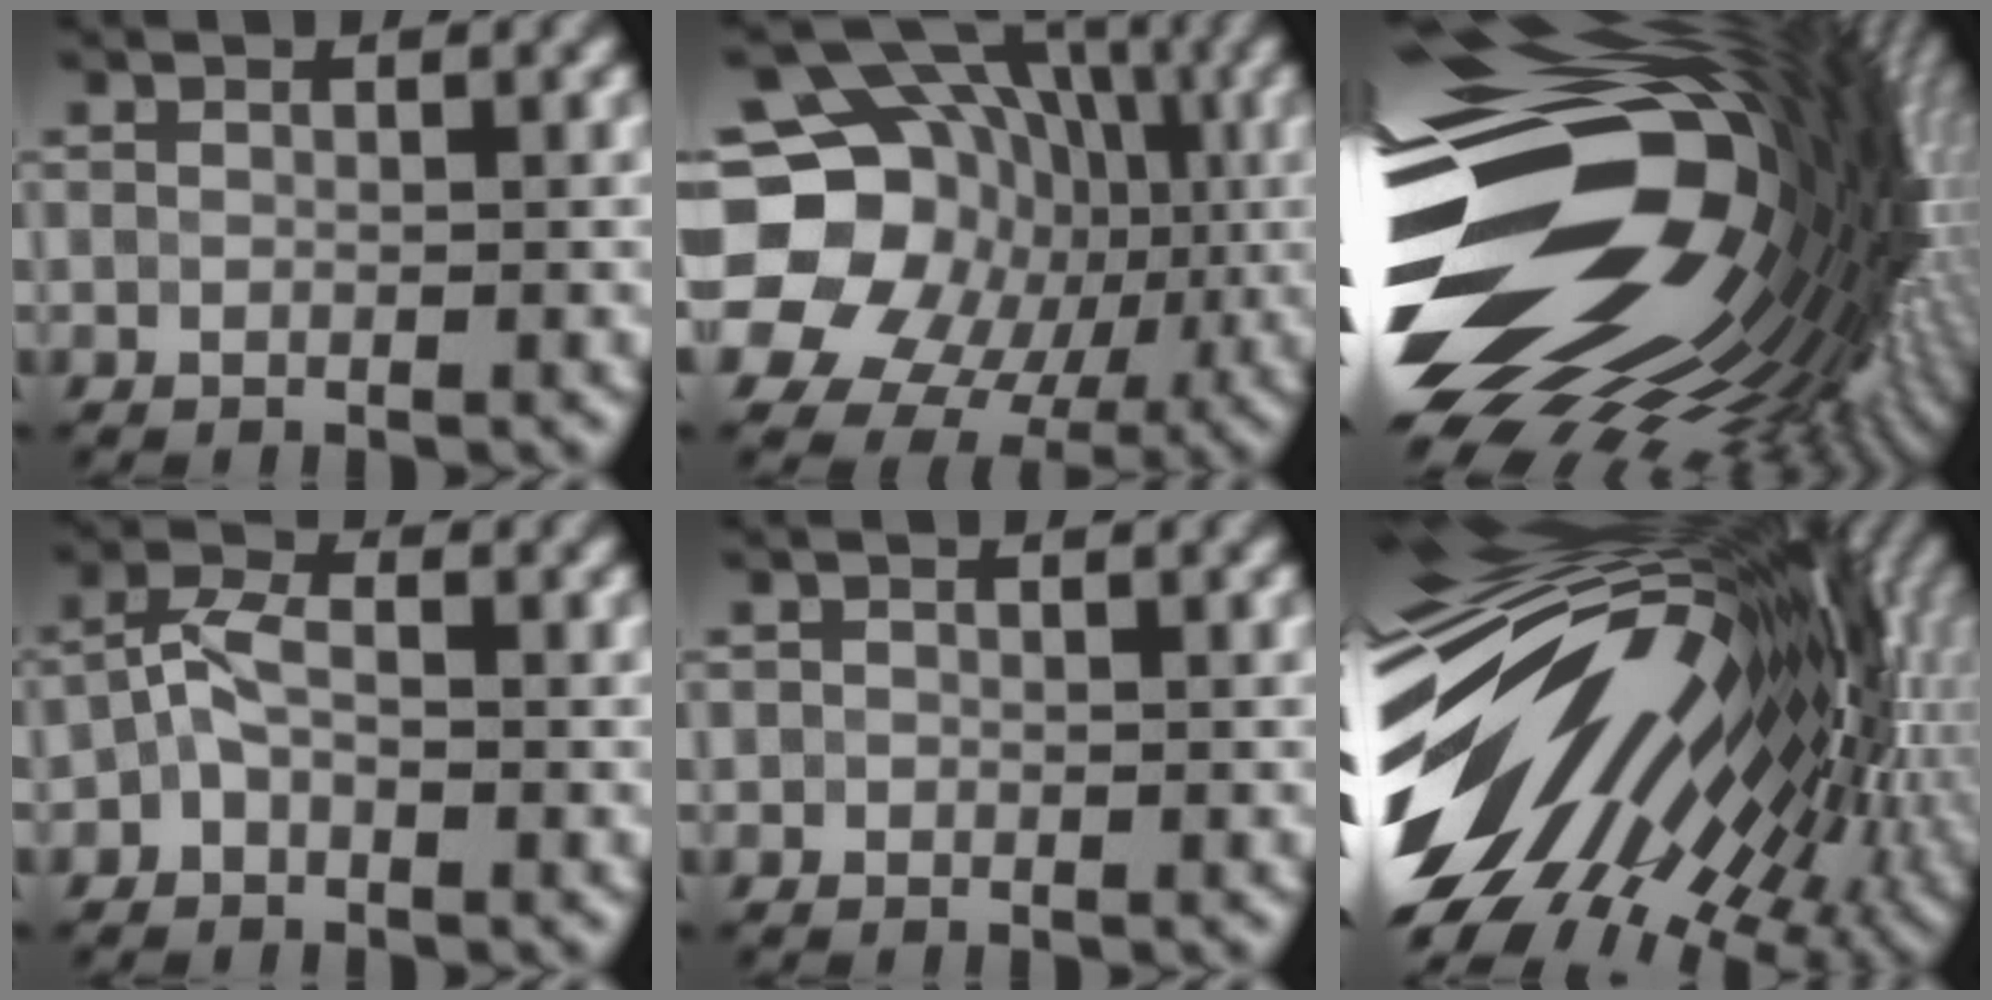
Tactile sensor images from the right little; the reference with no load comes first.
{"total": 21.6, "force": [-1.7, 19.3, 9.6], "torque": [-0.176, 0.010, -0.056]}
{"total": 21.6, "force": [-1.6, 12.9, 17.3], "torque": [-0.294, -0.028, -0.047]}
{"total": 2.6, "force": [-0.8, 1.8, 1.7], "torque": [-0.038, 0.010, -0.023]}
{"total": 0.0}
{"total": 19.7, "force": [0.8, 9.8, 17.1], "torque": [-0.256, 0.013, 0.003]}